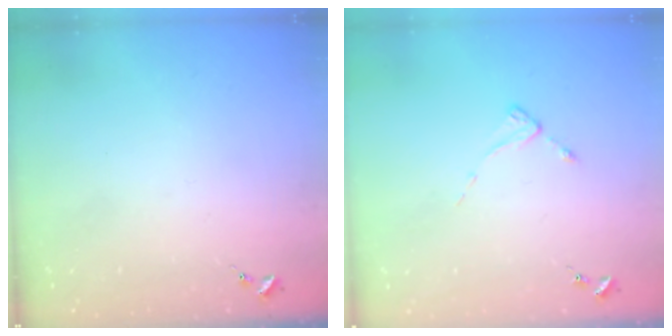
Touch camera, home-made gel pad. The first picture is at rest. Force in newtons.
{"total": 1.9, "press": 1.8, "slide": 0.3}